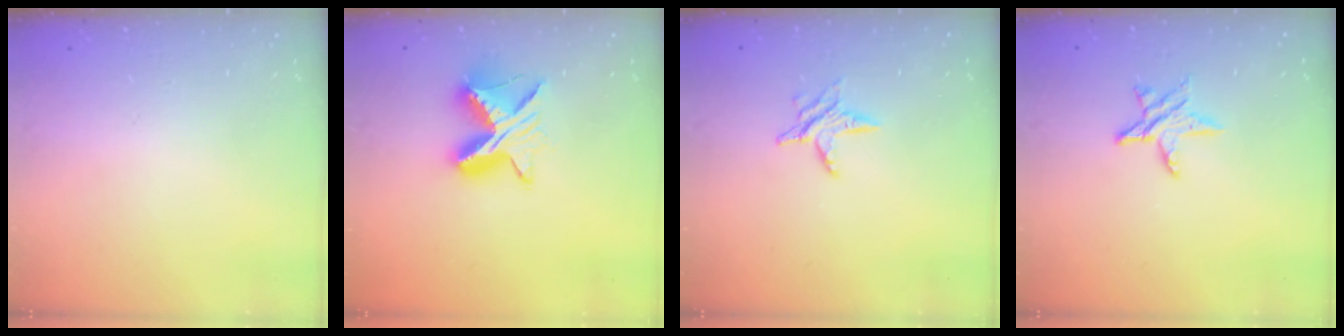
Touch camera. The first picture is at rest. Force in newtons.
{"total": 10.2, "press": 10.1, "slide": 0.6}
{"total": 5.8, "press": 5.8, "slide": 0.5}
{"total": 7.9, "press": 7.9, "slide": 0.6}